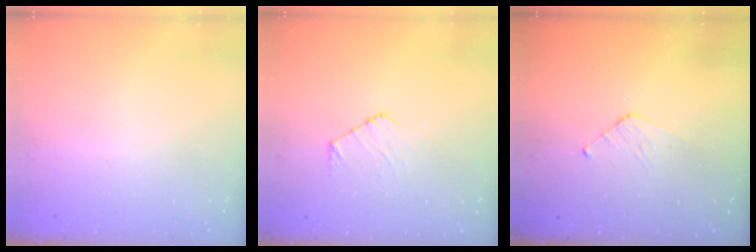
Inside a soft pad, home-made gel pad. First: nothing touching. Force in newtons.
{"total": 7.2, "press": 7.2, "slide": 0.7}
{"total": 3.4, "press": 3.3, "slide": 0.3}